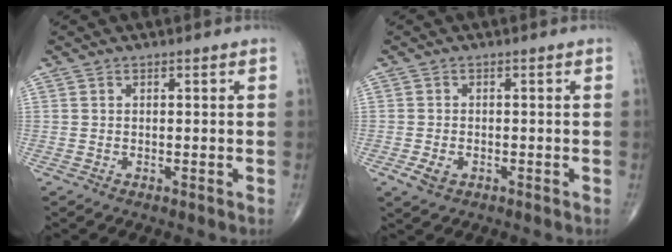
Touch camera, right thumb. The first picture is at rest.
{"total": 2.5, "force": [-1.0, 1.6, 1.7], "torque": [-0.033, -0.001, -0.015]}